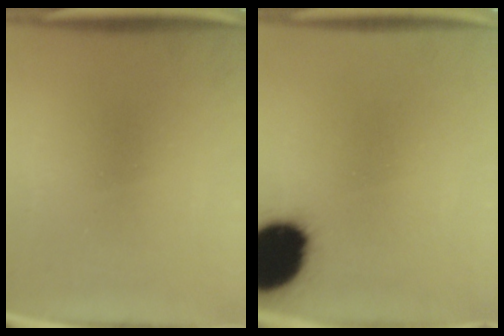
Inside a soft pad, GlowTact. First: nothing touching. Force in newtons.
{"total": 19.8}